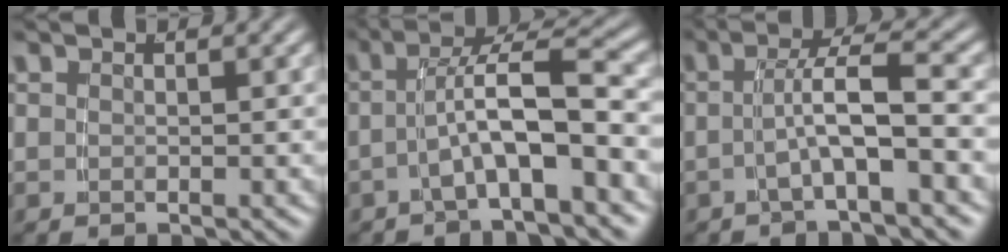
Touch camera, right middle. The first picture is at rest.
{"total": 4.8, "force": [-2.0, 0.9, 4.3], "torque": [-0.078, 0.003, -0.029]}
{"total": 3.6, "force": [-1.6, 0.0, 3.2], "torque": [-0.052, 0.010, -0.028]}